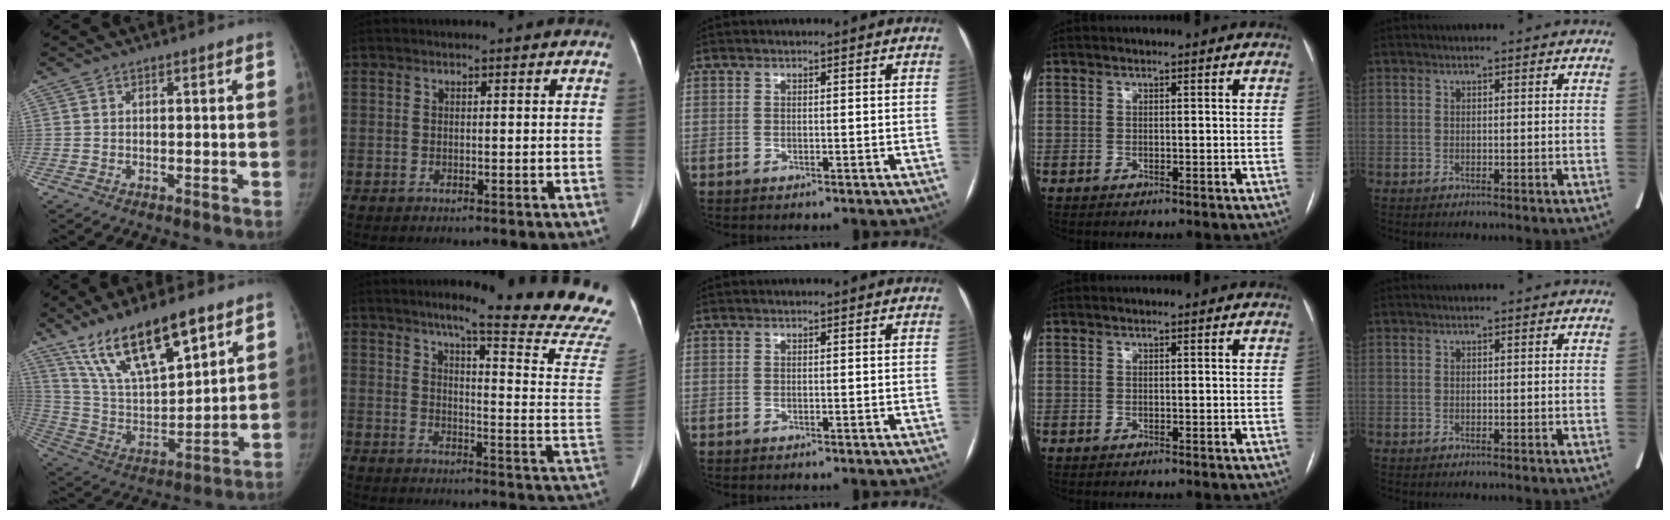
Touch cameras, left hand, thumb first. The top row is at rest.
{"thumb": {"total": 20.5, "force": [13.0, 7.3, 14.0], "torque": [-0.222, -0.049, 0.251]}, "index": {"total": 21.5, "force": [19.0, -1.4, 10.1], "torque": [-0.135, -0.112, 0.222]}}